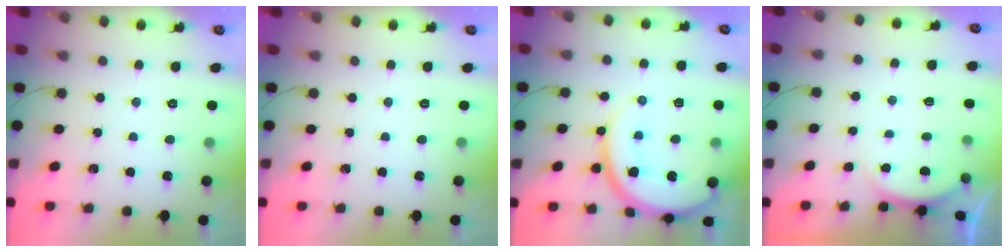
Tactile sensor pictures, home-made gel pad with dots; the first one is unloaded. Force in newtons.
{"total": 0.0}
{"total": 15.7, "press": 15.6, "slide": 1.4}
{"total": 2.3, "press": 2.2, "slide": 0.6}